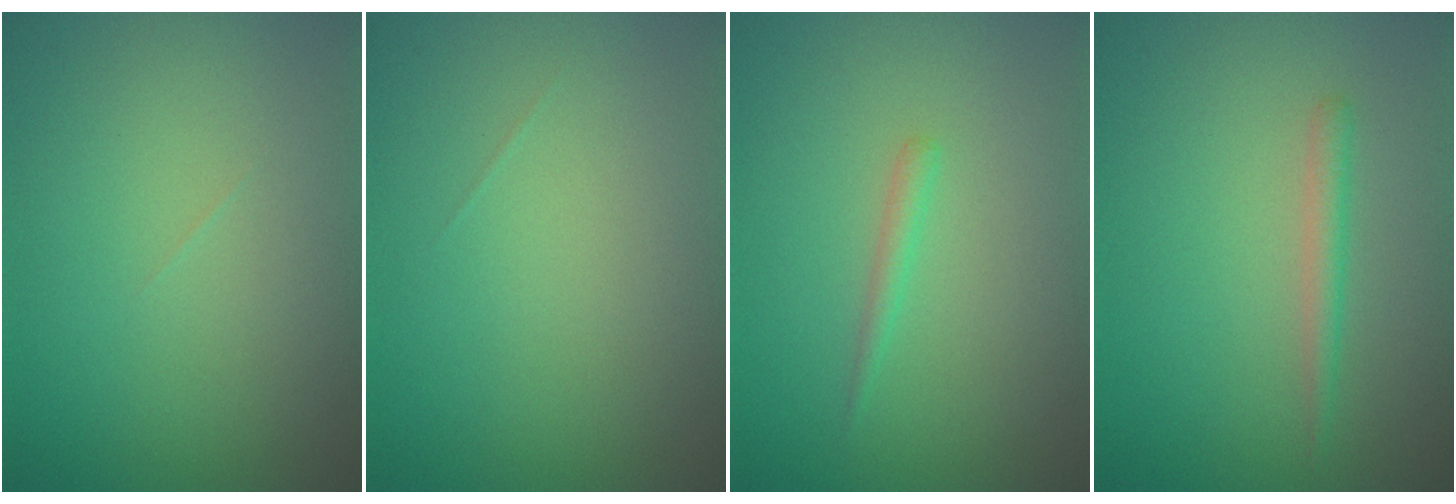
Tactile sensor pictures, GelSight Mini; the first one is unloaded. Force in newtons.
{"total": 0.0}
{"total": 0.9, "press": 0.9, "slide": 0.1}
{"total": 1.3, "press": 1.3, "slide": 0.0}